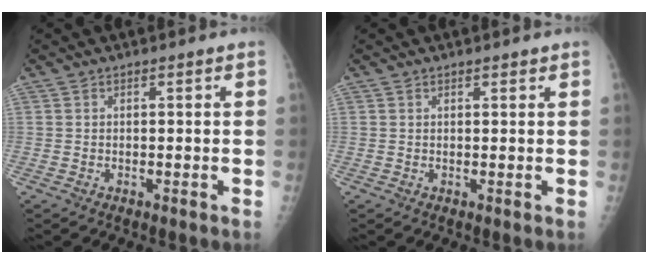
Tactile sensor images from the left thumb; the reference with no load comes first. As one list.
[{"total": 0.8, "force": [0.7, 0.3, 0.2], "torque": [-0.001, -0.005, 0.010]}]